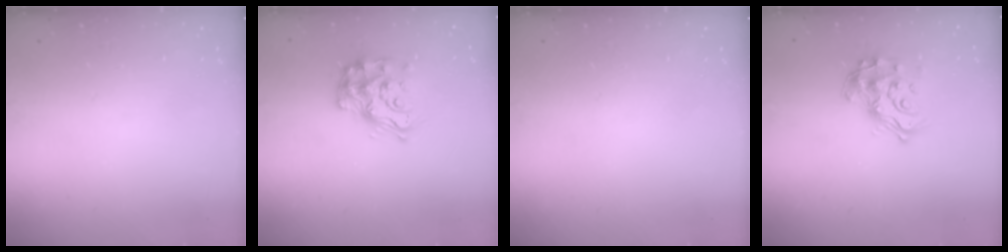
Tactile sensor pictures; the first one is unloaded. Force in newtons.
{"total": 14.9, "press": 14.8, "slide": 0.9}
{"total": 0.0}
{"total": 17.0, "press": 17.0, "slide": 1.1}